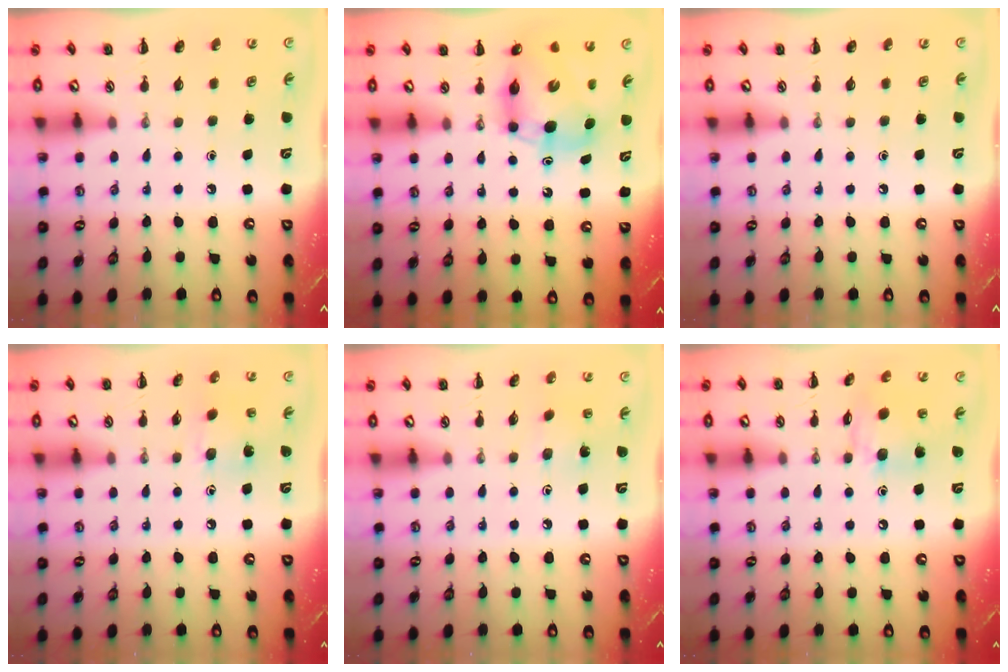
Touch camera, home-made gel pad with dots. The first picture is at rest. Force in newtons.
{"total": 8.6, "press": 8.2, "slide": 2.4}
{"total": 0.0}
{"total": 4.5, "press": 4.4, "slide": 1.0}
{"total": 3.4, "press": 3.3, "slide": 1.1}
{"total": 10.2, "press": 10.2, "slide": 1.0}